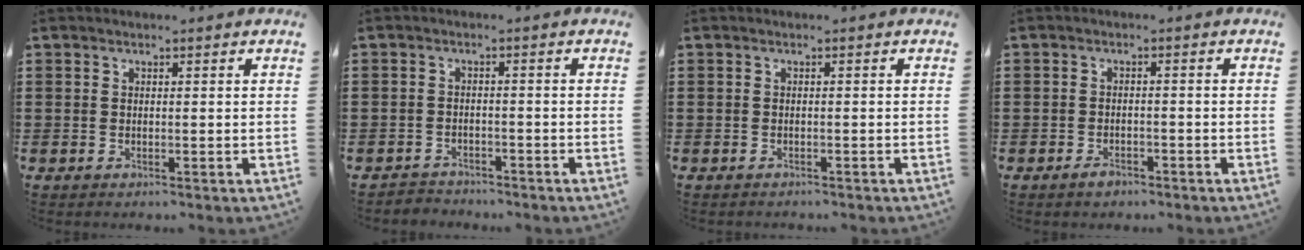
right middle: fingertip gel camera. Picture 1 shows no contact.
{"total": 2.1, "force": [-2.0, 0.5, -0.3], "torque": [-0.002, 0.001, -0.048]}
{"total": 0.0}
{"total": 1.4, "force": [-1.2, 0.7, 0.4], "torque": [-0.010, 0.000, -0.025]}